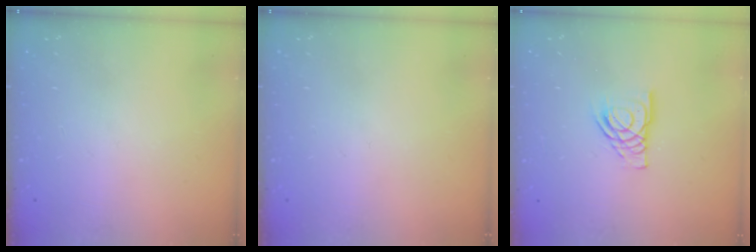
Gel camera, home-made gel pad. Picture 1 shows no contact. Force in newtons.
{"total": 0.0}
{"total": 7.9, "press": 7.9, "slide": 0.8}